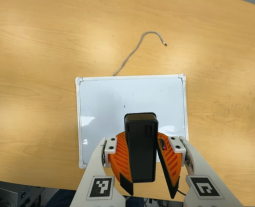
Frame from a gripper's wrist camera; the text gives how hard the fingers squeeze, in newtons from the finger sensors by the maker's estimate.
{"total": 10.2, "left": 10.3, "right": 10.2}